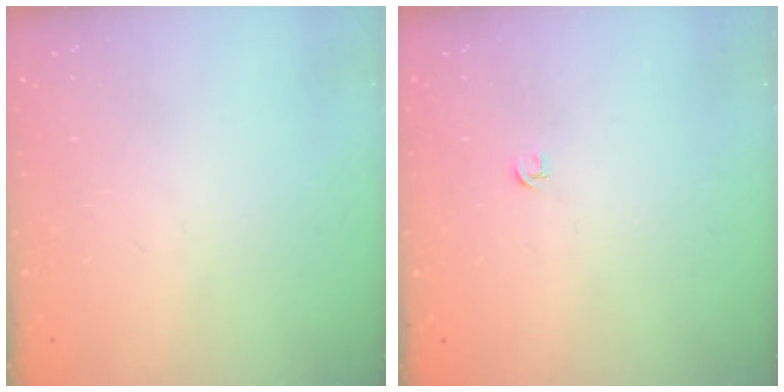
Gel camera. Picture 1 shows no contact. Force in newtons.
{"total": 2.7, "press": 2.6, "slide": 0.6}